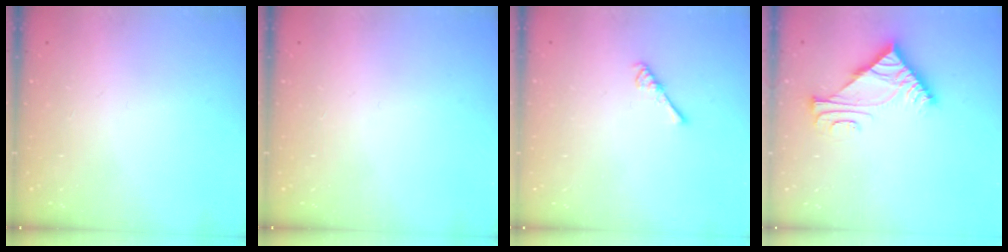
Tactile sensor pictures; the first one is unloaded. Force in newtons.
{"total": 0.0}
{"total": 2.7, "press": 2.6, "slide": 0.4}
{"total": 8.0, "press": 7.9, "slide": 0.8}